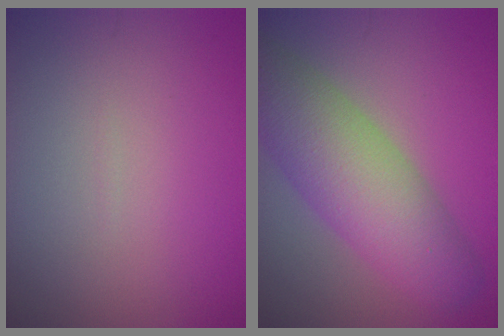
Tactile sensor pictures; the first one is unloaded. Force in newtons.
{"total": 8.3, "press": 8.3, "slide": 0.5}